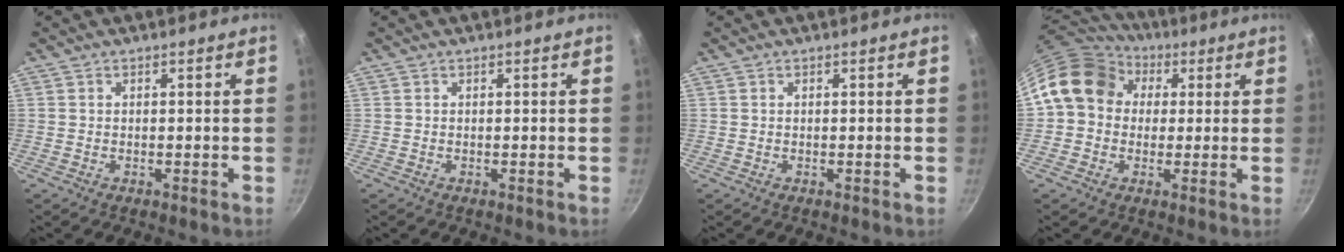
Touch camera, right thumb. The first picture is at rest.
{"total": 0.0}
{"total": 0.0}
{"total": 14.0, "force": [2.9, 11.7, 7.1], "torque": [-0.093, 0.029, 0.033]}